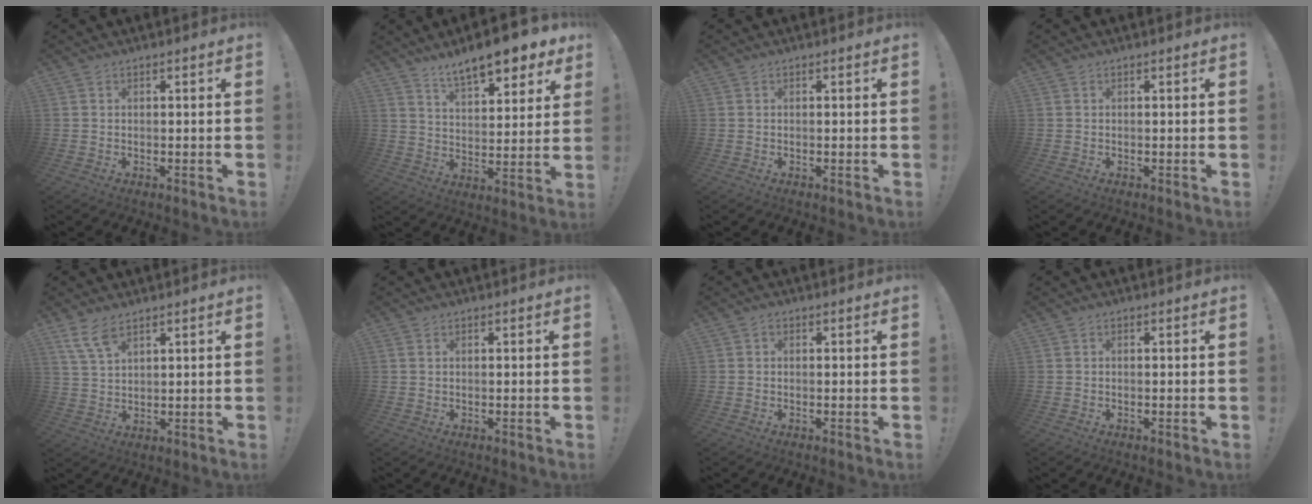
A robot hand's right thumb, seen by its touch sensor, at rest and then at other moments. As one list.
[{"total": 12.3, "force": [9.5, 3.7, 6.8], "torque": [-0.106, -0.068, 0.162]}, {"total": 0.0}, {"total": 0.0}, {"total": 6.6, "force": [4.7, 2.3, 3.9], "torque": [-0.079, -0.020, 0.090]}, {"total": 0.0}, {"total": 0.7, "force": [-0.3, 0.6, 0.3], "torque": [-0.006, 0.003, -0.006]}, {"total": 0.0}]